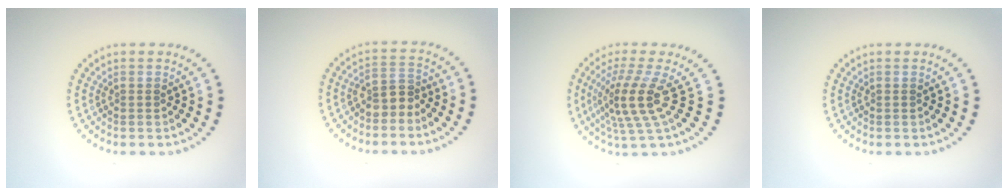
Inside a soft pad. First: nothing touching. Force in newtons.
{"total": 2.2, "press": 1.9, "slide": 1.1}
{"total": 4.5, "press": 3.2, "slide": 3.1}
{"total": 0.0}